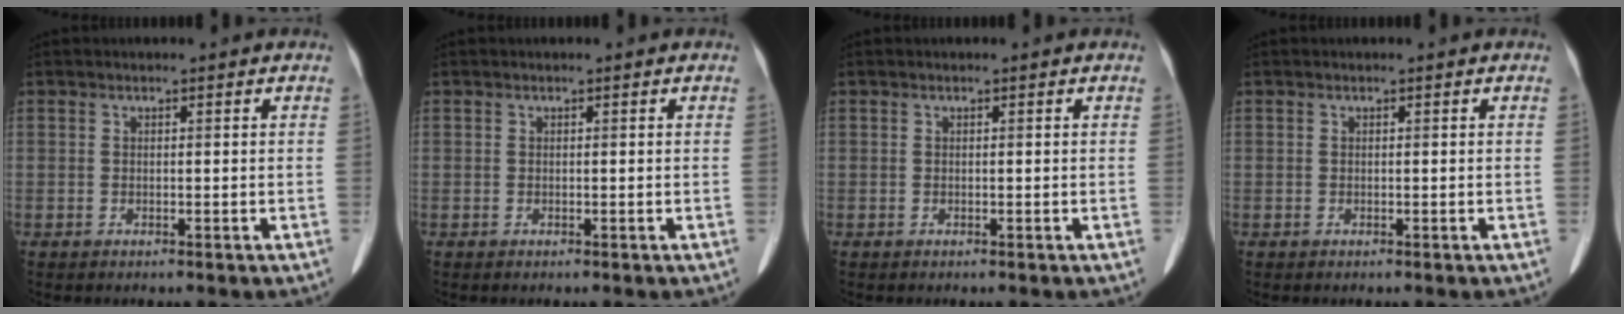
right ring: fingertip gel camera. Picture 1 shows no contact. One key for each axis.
{"total": 0.0}
{"total": 0.0}
{"total": 0.0}